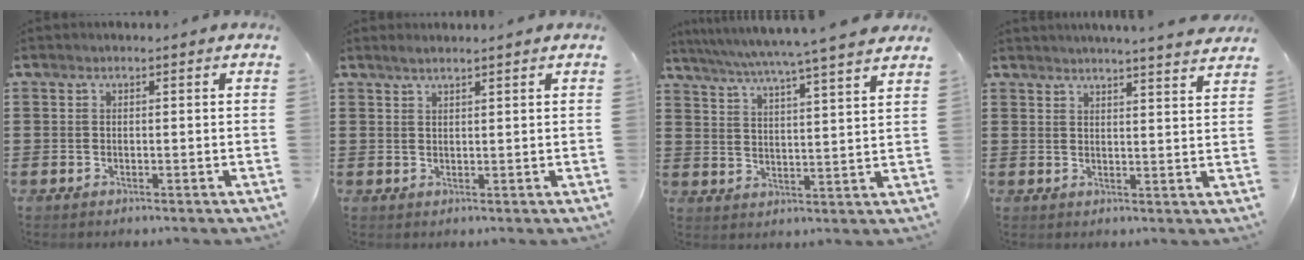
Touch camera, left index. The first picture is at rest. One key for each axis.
{"total": 1.3, "fx": 1.3, "fy": -0.1, "fz": 0.4, "tx": -0.010, "ty": 0.001, "tz": 0.024}
{"total": 5.8, "fx": 5.0, "fy": -1.2, "fz": 2.5, "tx": -0.070, "ty": -0.040, "tz": 0.080}
{"total": 3.4, "fx": 3.3, "fy": -0.9, "fz": 0.4, "tx": -0.018, "ty": -0.018, "tz": 0.058}